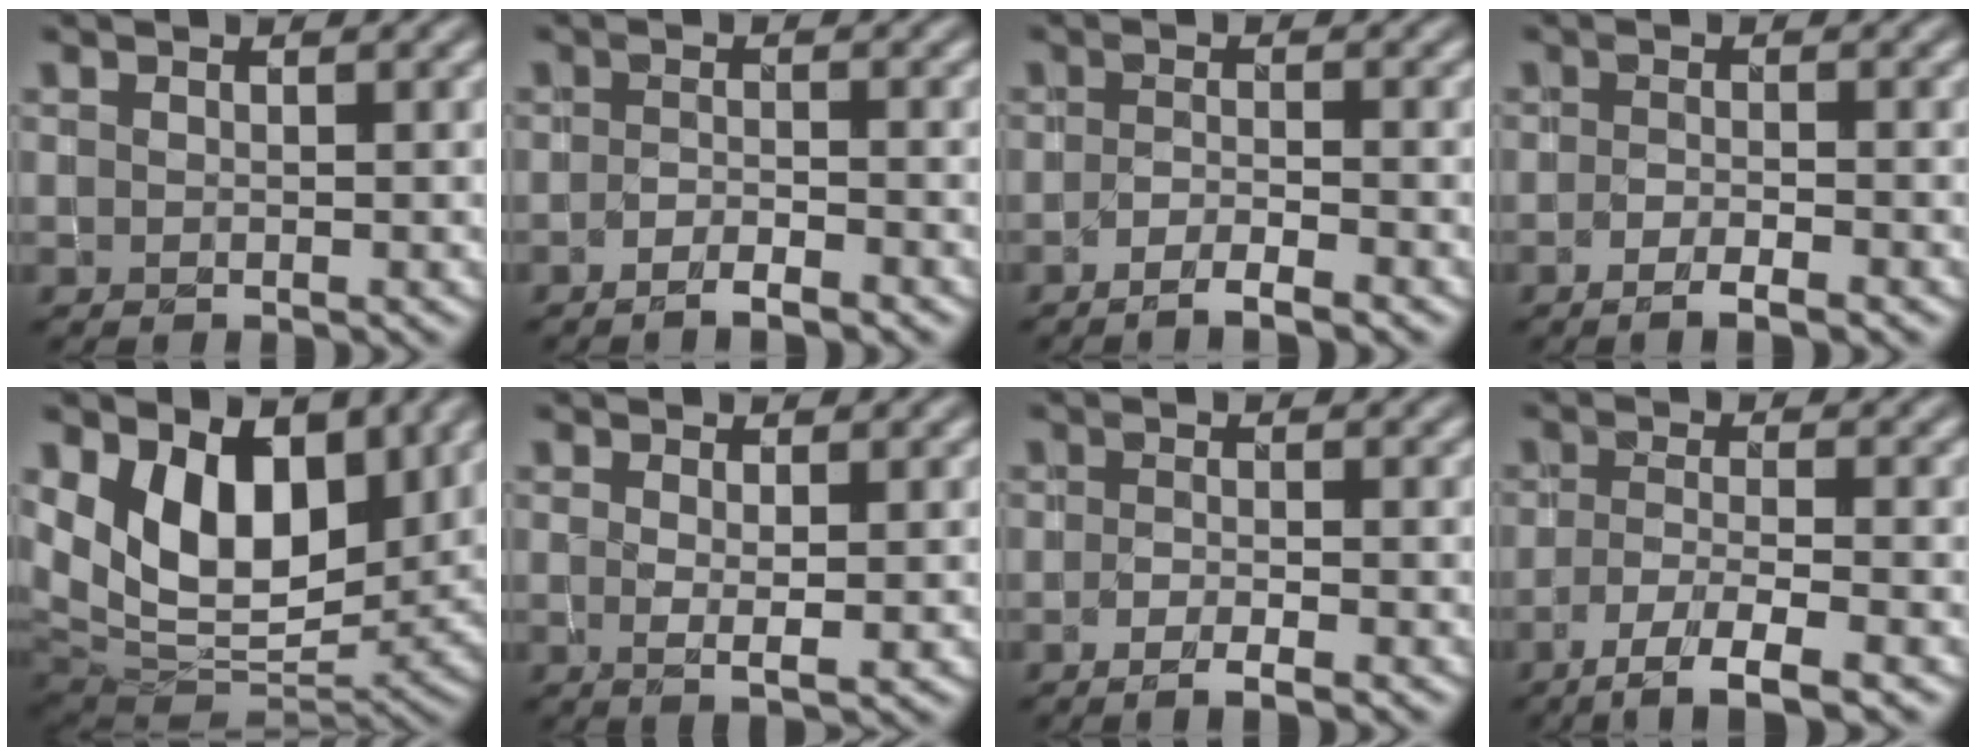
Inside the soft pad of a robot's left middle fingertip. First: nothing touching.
{"total": 2.3, "force": [-1.8, 0.3, 1.4], "torque": [-0.028, 0.003, -0.035]}
{"total": 2.7, "force": [-1.9, 0.4, 1.8], "torque": [-0.032, 0.003, -0.040]}
{"total": 2.5, "force": [-1.6, 0.5, 1.9], "torque": [-0.033, -0.001, -0.031]}
{"total": 10.5, "force": [3.3, 6.4, 7.5], "torque": [-0.120, -0.014, 0.053]}
{"total": 1.7, "force": [0.2, 0.3, 1.7], "torque": [-0.032, -0.005, 0.007]}
{"total": 2.2, "force": [-1.3, 0.5, 1.7], "torque": [-0.029, -0.002, -0.025]}
{"total": 4.7, "force": [-2.9, 0.9, 3.6], "torque": [-0.061, 0.002, -0.055]}